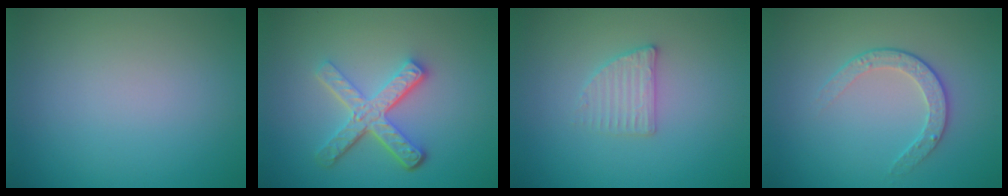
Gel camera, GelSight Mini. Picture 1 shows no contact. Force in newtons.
{"total": 4.9, "press": 3.6, "slide": 3.3}
{"total": 2.1, "press": 2.1, "slide": 0.4}
{"total": 2.2, "press": 1.6, "slide": 1.5}